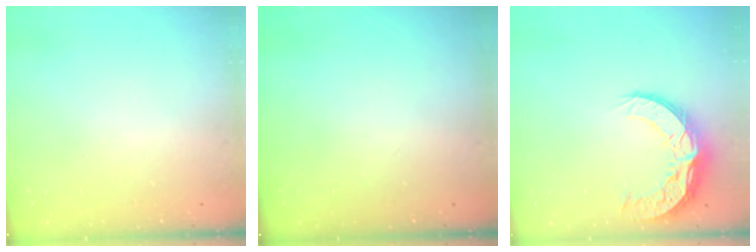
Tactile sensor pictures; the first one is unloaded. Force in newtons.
{"total": 0.0}
{"total": 12.0, "press": 11.9, "slide": 0.8}